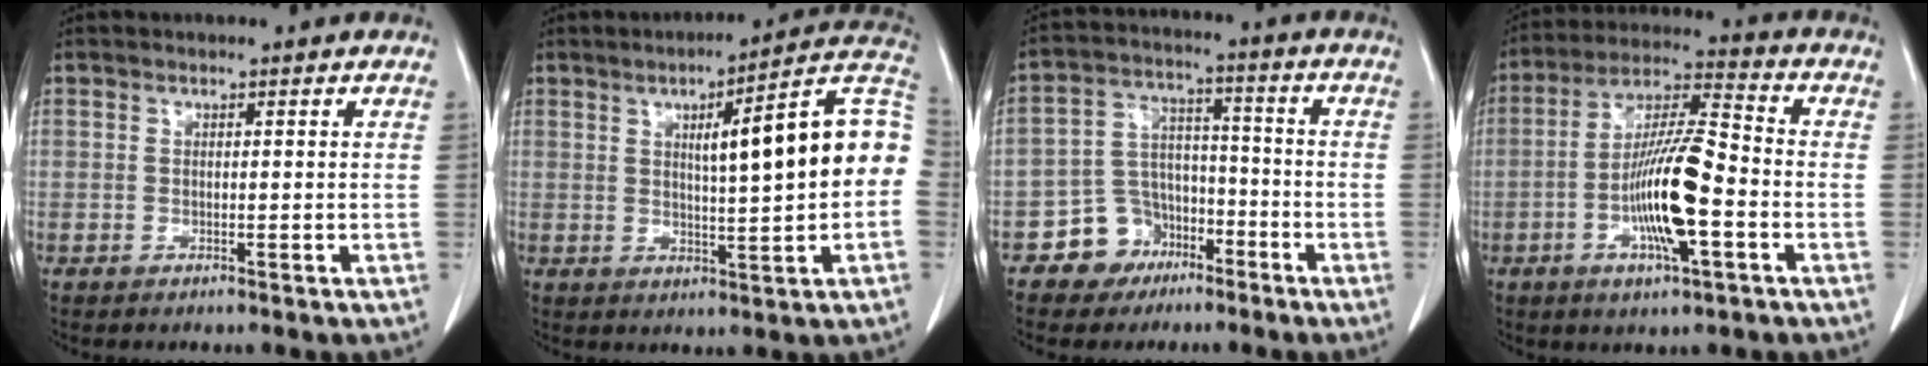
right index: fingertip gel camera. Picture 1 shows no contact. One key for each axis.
{"total": 15.5, "fx": 1.6, "fy": 1.6, "fz": 15.3, "tx": -0.203, "ty": 0.034, "tz": 0.019}
{"total": 8.2, "fx": -4.9, "fy": 6.4, "fz": 1.4, "tx": -0.022, "ty": 0.023, "tz": -0.077}
{"total": 13.3, "fx": -3.7, "fy": 2.0, "fz": 12.6, "tx": -0.238, "ty": 0.003, "tz": -0.068}